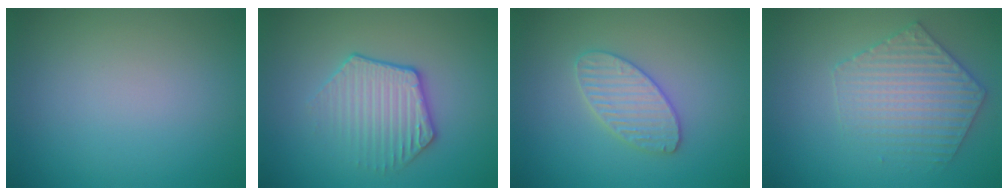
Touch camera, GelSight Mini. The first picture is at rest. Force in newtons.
{"total": 3.5, "press": 3.1, "slide": 1.6}
{"total": 3.2, "press": 3.2, "slide": 0.3}
{"total": 3.8, "press": 3.8, "slide": 0.6}